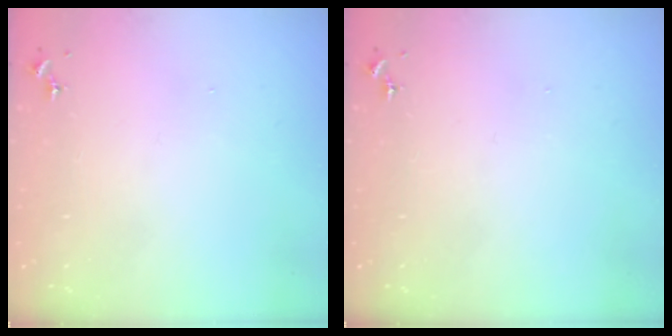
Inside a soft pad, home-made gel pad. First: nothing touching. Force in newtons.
{"total": 0.0}